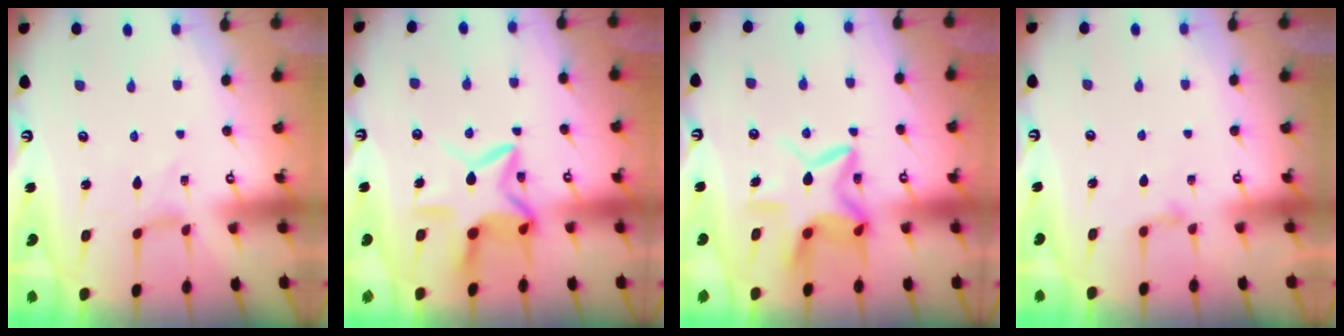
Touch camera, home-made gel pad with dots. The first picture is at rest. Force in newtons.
{"total": 11.8, "press": 11.8, "slide": 0.9}
{"total": 13.0, "press": 13.0, "slide": 1.2}
{"total": 2.3, "press": 2.3, "slide": 0.4}